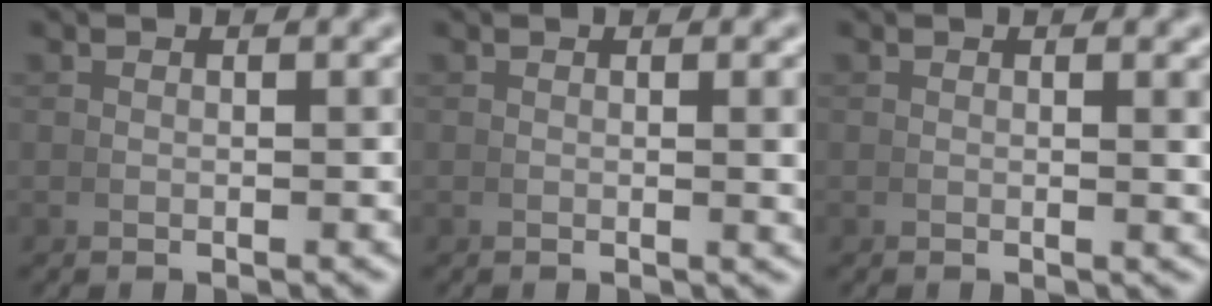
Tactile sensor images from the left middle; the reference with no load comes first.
{"total": 1.2, "force": [0.6, 0.0, 1.0], "torque": [-0.015, 0.002, 0.009]}
{"total": 1.0, "force": [0.6, 0.0, 0.7], "torque": [-0.011, -0.001, 0.010]}